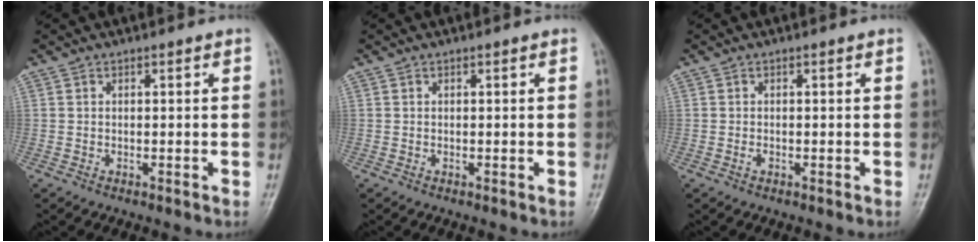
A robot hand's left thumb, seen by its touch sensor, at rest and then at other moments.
{"total": 0.0}
{"total": 0.7, "force": [-0.1, 0.3, 0.6], "torque": [-0.010, 0.002, 0.001]}